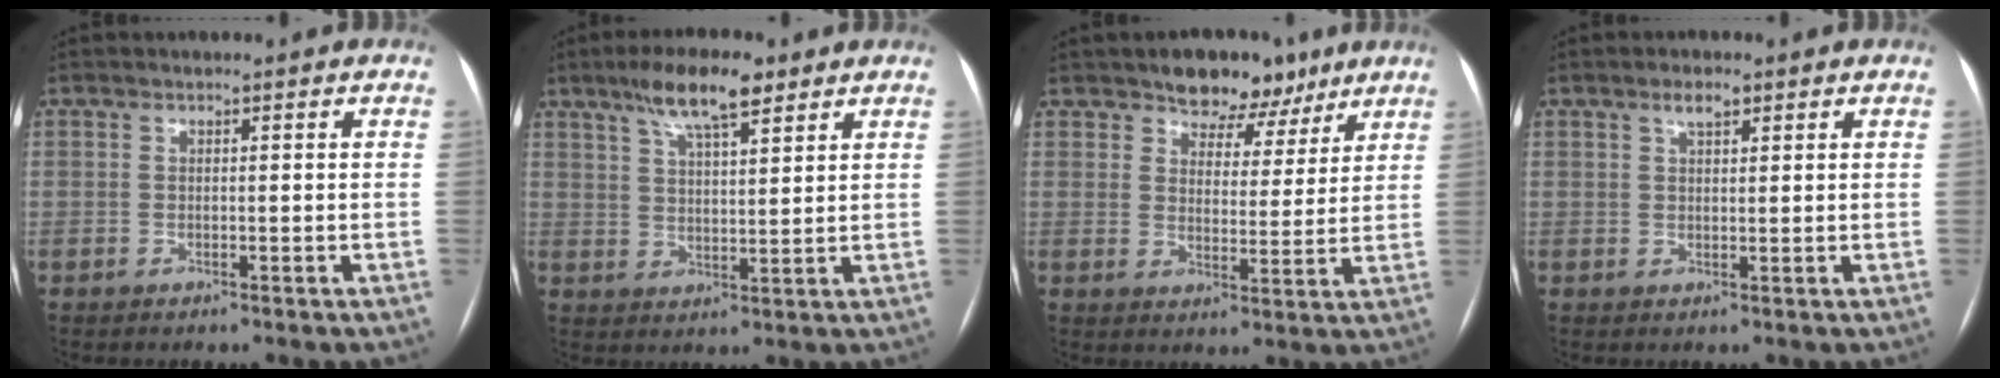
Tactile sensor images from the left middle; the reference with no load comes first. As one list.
[{"total": 8.8, "force": [6.0, 2.0, 6.2], "torque": [-0.116, 0.011, 0.105]}, {"total": 8.0, "force": [6.0, 4.4, 2.7], "torque": [-0.025, 0.006, 0.089]}, {"total": 2.3, "force": [1.5, 0.8, 1.6], "torque": [-0.034, 0.003, 0.028]}]